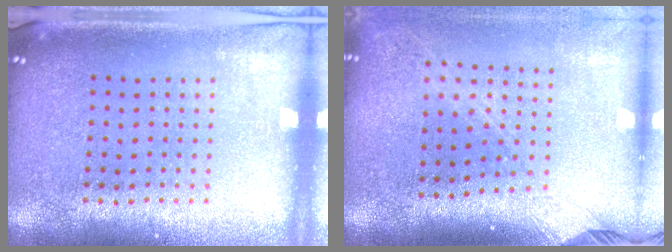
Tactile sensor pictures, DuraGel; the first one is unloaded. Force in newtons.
{"total": 2.2, "press": 1.6, "slide": 1.5}